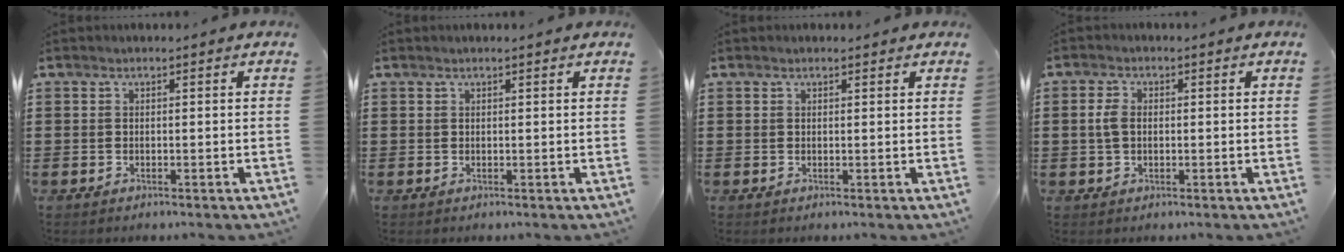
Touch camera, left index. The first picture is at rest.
{"total": 0.5, "force": [0.4, 0.0, 0.4], "torque": [-0.007, 0.000, 0.008]}
{"total": 0.6, "force": [0.5, 0.3, 0.3], "torque": [-0.006, 0.002, 0.010]}
{"total": 3.0, "force": [0.3, 1.8, 2.3], "torque": [-0.056, 0.006, 0.002]}